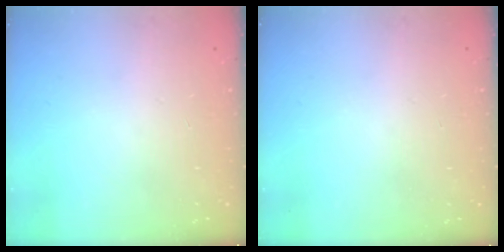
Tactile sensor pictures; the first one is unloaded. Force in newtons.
{"total": 0.0}